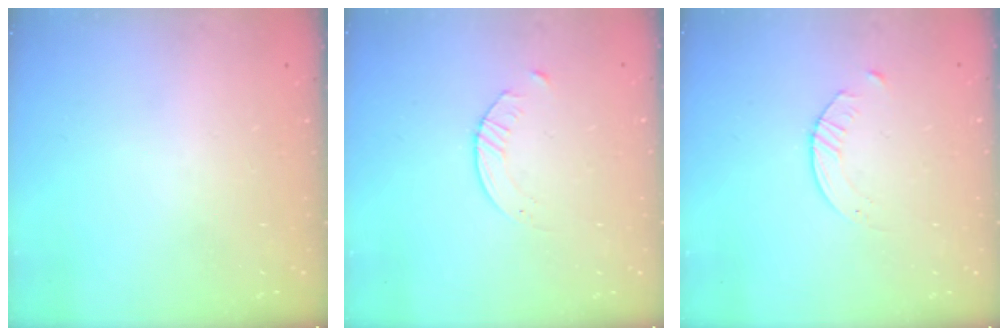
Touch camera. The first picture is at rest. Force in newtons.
{"total": 2.8, "press": 2.7, "slide": 0.3}
{"total": 2.8, "press": 2.7, "slide": 0.3}